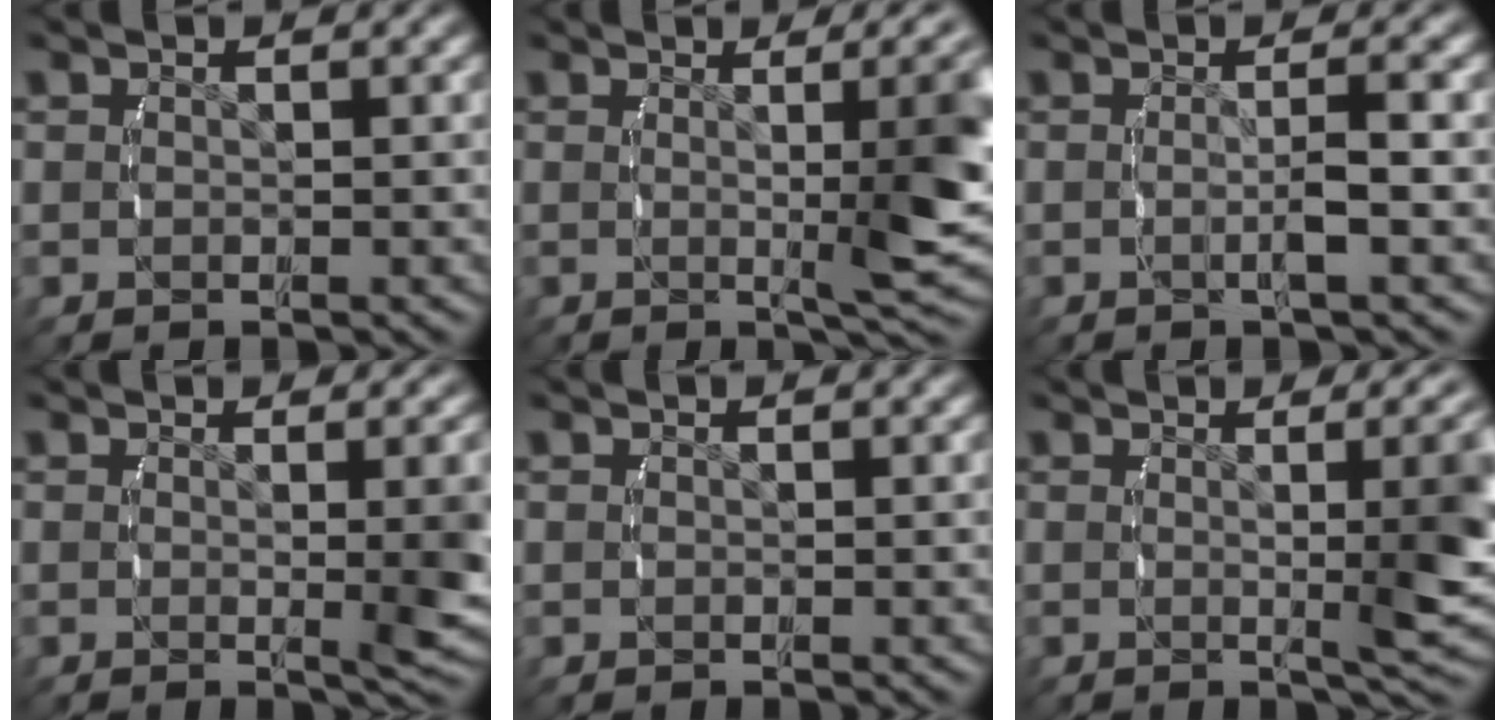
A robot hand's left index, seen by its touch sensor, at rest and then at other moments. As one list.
[{"total": 8.2, "force": [1.1, 1.6, 8.0], "torque": [-0.088, 0.007, 0.012]}, {"total": 2.1, "force": [-0.4, -0.4, 2.1], "torque": [-0.032, 0.000, -0.007]}, {"total": 4.1, "force": [0.0, 0.2, 4.1], "torque": [-0.050, -0.006, 0.000]}, {"total": 0.0}, {"total": 7.0, "force": [0.6, 1.2, 6.8], "torque": [-0.074, 0.005, 0.005]}]